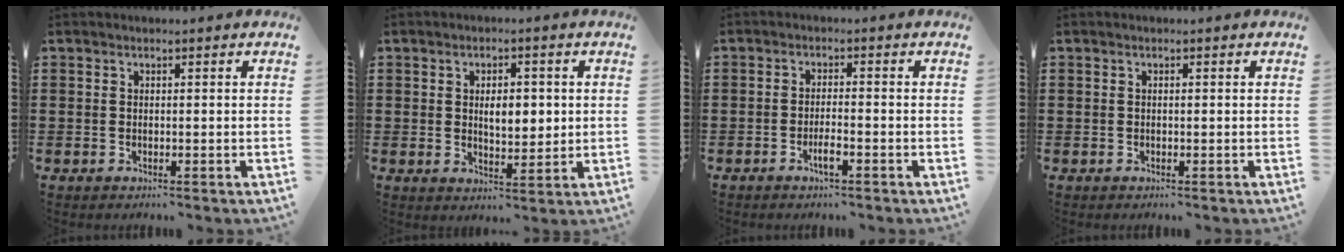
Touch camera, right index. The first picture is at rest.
{"total": 4.8, "force": [0.5, 2.3, 4.1], "torque": [-0.061, -0.001, 0.001]}
{"total": 2.6, "force": [-1.5, 0.3, 2.1], "torque": [-0.043, -0.003, -0.029]}
{"total": 0.0}